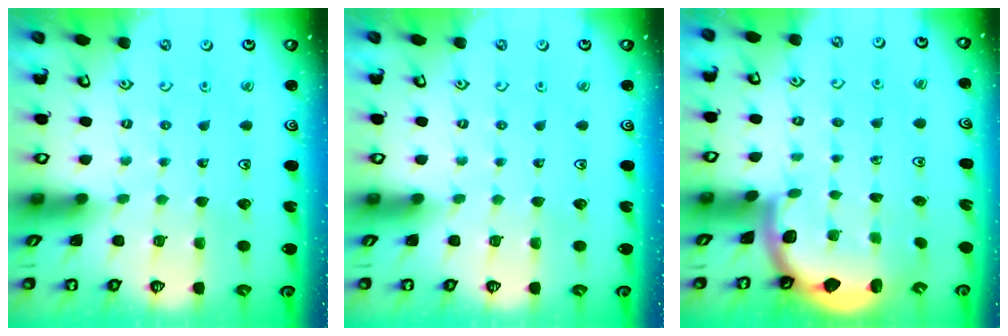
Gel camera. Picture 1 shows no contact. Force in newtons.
{"total": 0.0}
{"total": 2.5, "press": 2.4, "slide": 0.8}